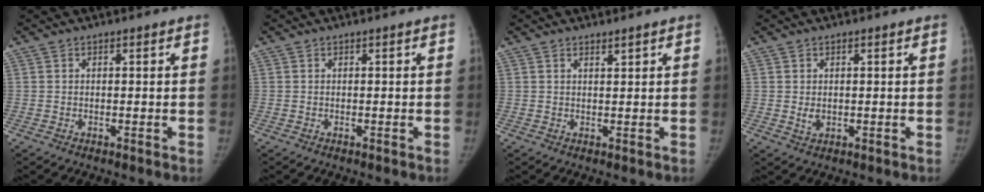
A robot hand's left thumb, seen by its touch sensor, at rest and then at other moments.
{"total": 0.0}
{"total": 0.8, "force": [0.7, 0.2, 0.3], "torque": [-0.003, -0.006, 0.011]}
{"total": 2.1, "force": [-0.1, 1.6, 1.4], "torque": [-0.016, -0.001, 0.003]}